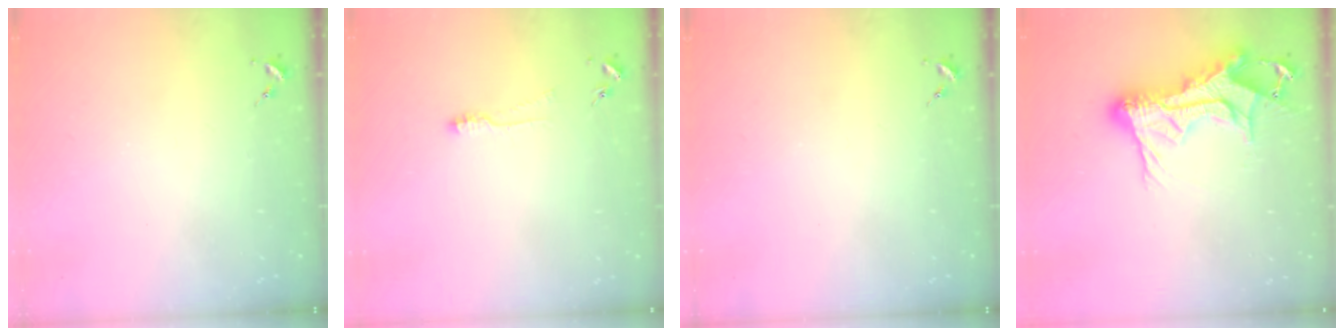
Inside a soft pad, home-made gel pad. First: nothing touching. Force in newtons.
{"total": 5.7, "press": 5.7, "slide": 0.5}
{"total": 0.0}
{"total": 20.1, "press": 20.1, "slide": 1.1}